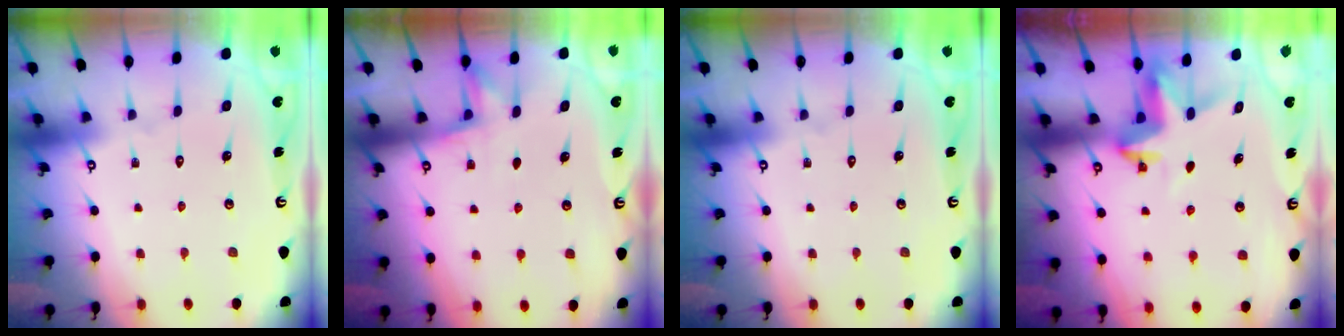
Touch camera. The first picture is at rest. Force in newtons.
{"total": 4.0, "press": 3.7, "slide": 1.7}
{"total": 0.0}
{"total": 3.8, "press": 3.8, "slide": 0.4}